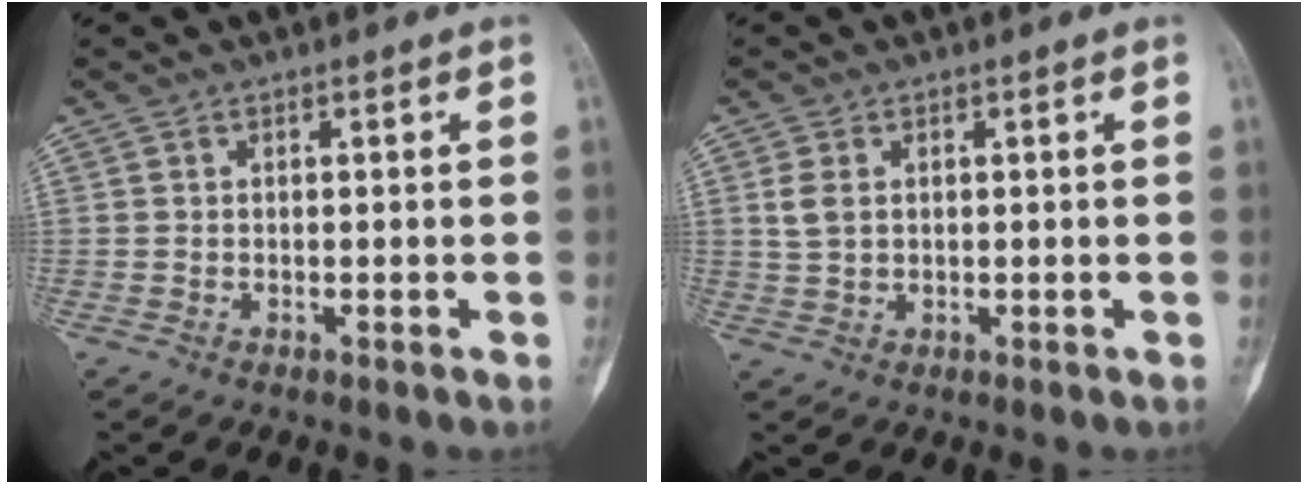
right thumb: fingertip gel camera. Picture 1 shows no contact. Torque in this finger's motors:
{"motor_torque": [-0.29, 0.61, 0.48, 0.05, 0.06]}